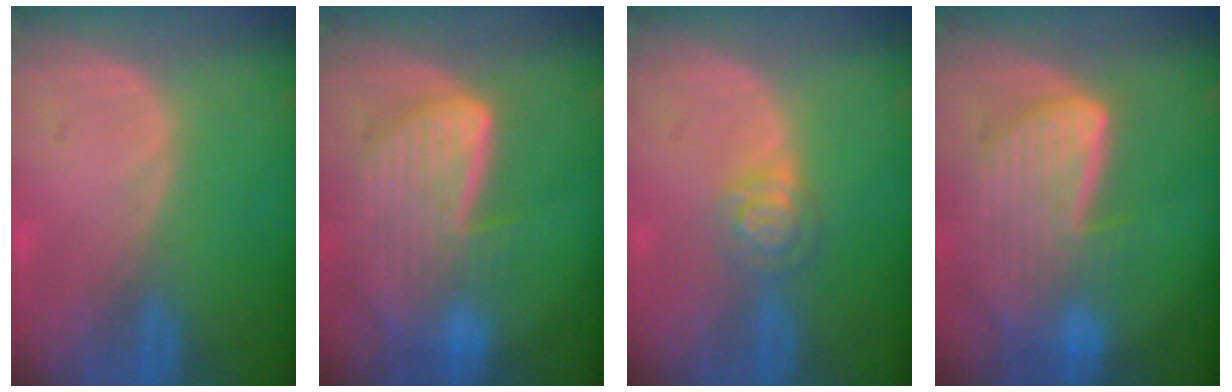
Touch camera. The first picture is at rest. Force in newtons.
{"total": 9.3, "press": 8.1, "slide": 4.6}
{"total": 4.1, "press": 3.6, "slide": 1.8}
{"total": 9.3, "press": 8.1, "slide": 4.6}